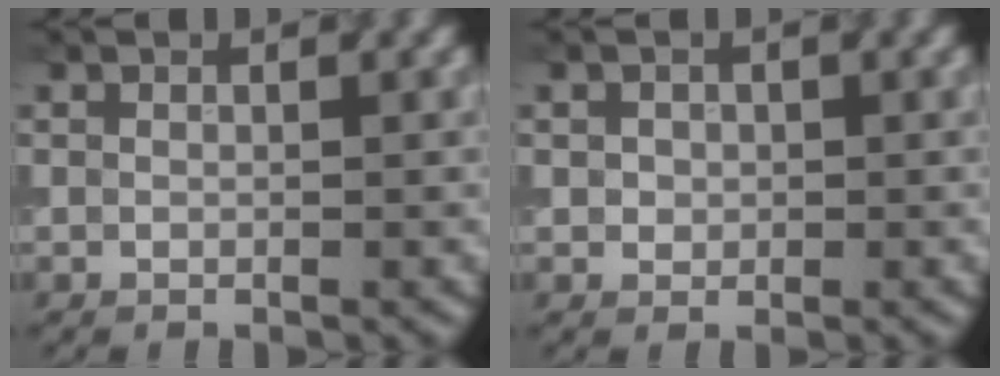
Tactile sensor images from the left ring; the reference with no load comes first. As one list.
[{"total": 1.1, "force": [0.2, 1.0, 0.3], "torque": [0.002, -0.003, 0.005]}]